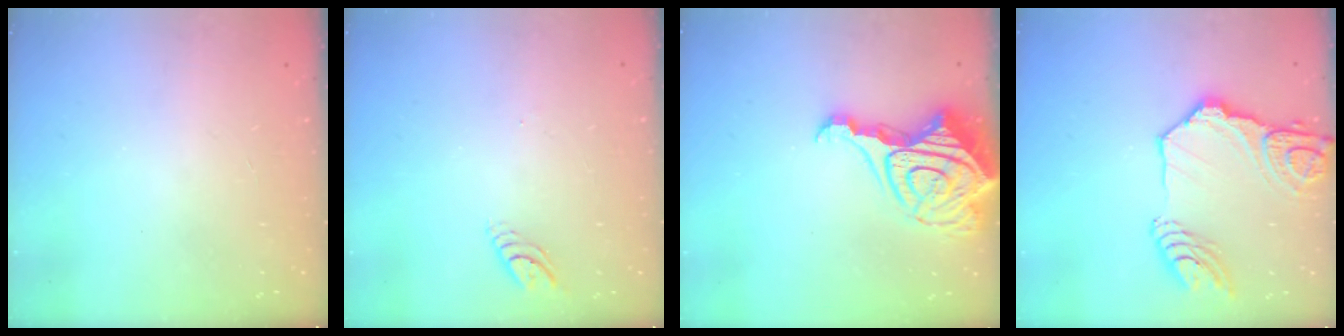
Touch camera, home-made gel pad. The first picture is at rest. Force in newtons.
{"total": 4.1, "press": 4.1, "slide": 0.5}
{"total": 19.2, "press": 19.0, "slide": 2.1}
{"total": 18.2, "press": 18.1, "slide": 2.0}